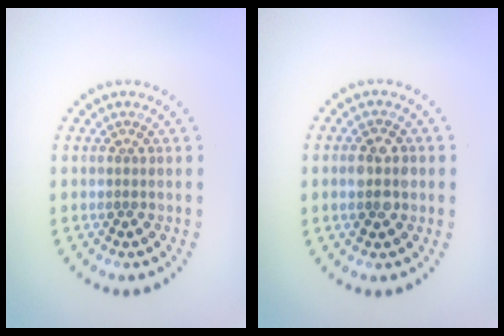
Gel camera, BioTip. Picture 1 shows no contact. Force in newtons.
{"total": 2.5, "press": 2.5, "slide": 0.2}